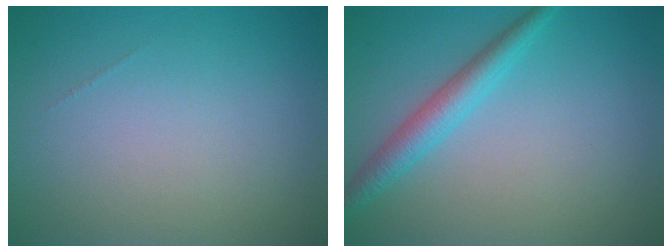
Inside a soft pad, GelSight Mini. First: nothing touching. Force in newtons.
{"total": 2.9, "press": 2.9, "slide": 0.1}